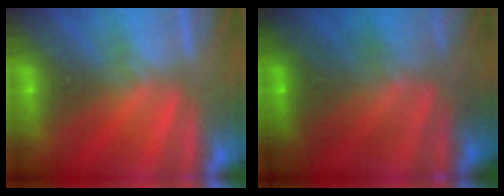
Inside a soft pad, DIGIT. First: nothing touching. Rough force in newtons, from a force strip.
{"total": 8.9}